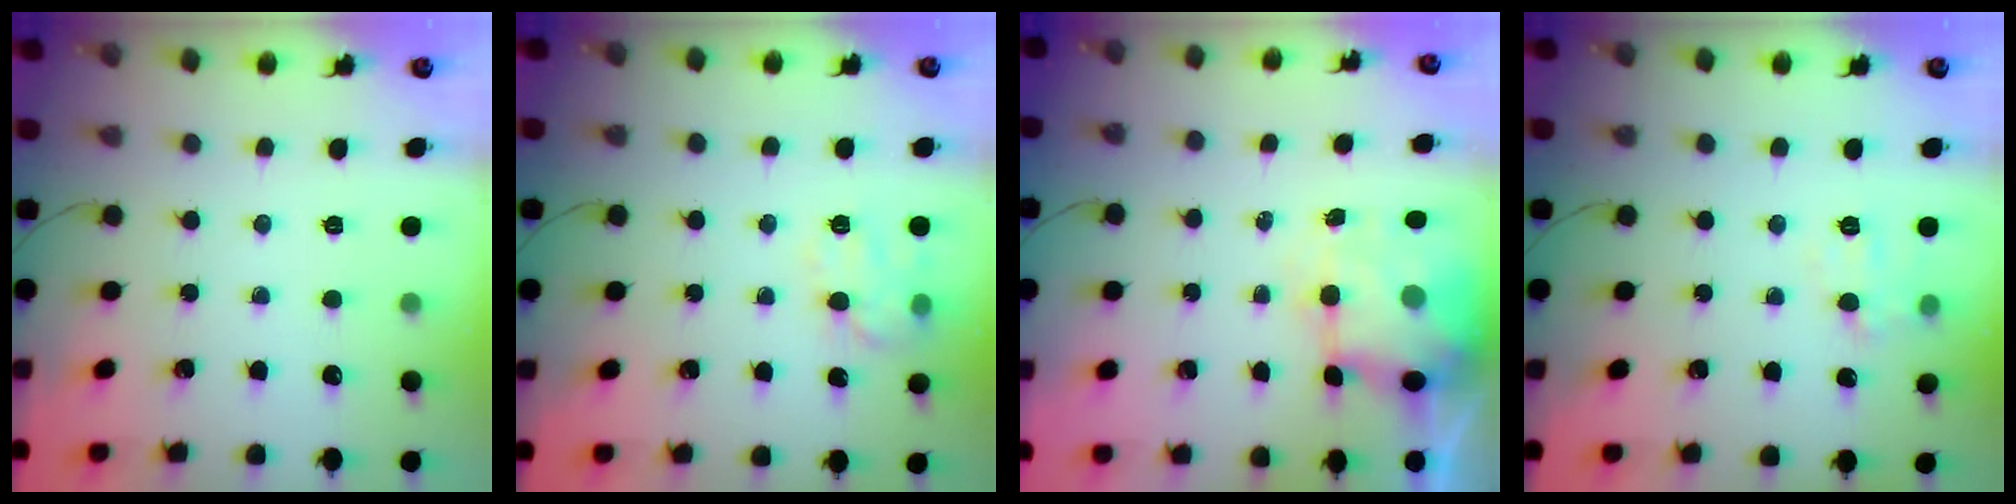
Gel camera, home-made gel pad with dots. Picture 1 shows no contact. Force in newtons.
{"total": 10.4, "press": 10.4, "slide": 0.4}
{"total": 5.7, "press": 5.5, "slide": 1.3}
{"total": 5.8, "press": 5.7, "slide": 1.1}